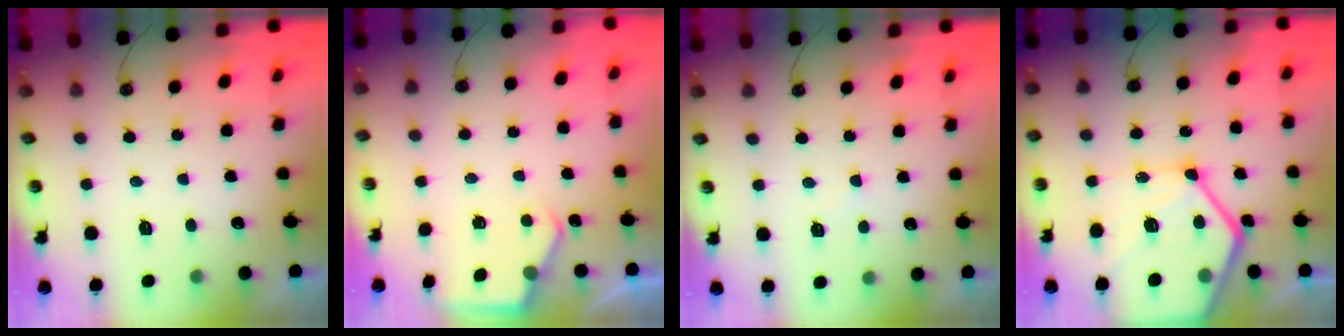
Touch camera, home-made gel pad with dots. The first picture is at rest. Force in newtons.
{"total": 2.8, "press": 2.8, "slide": 0.4}
{"total": 3.2, "press": 3.2, "slide": 0.5}
{"total": 23.1, "press": 23.1, "slide": 1.8}